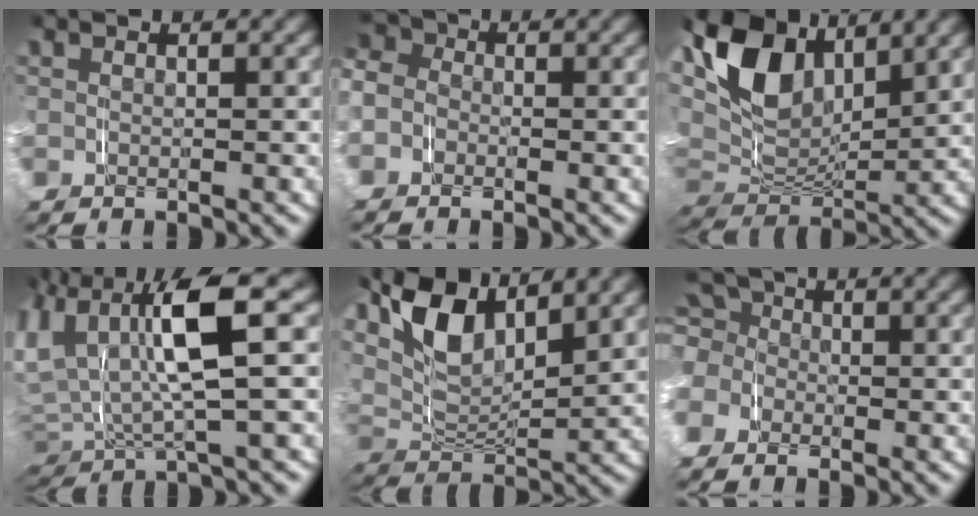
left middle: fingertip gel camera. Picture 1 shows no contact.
{"total": 6.7, "force": [0.8, 6.1, 2.7], "torque": [-0.067, 0.015, -0.016]}
{"total": 11.7, "force": [3.6, 7.7, 8.0], "torque": [-0.170, -0.001, 0.050]}
{"total": 9.7, "force": [0.9, 6.2, 7.4], "torque": [-0.168, 0.006, 0.001]}
{"total": 8.9, "force": [3.2, 5.5, 6.2], "torque": [-0.150, -0.009, 0.050]}
{"total": 8.3, "force": [-0.4, 7.7, 3.2], "torque": [-0.097, -0.011, -0.026]}